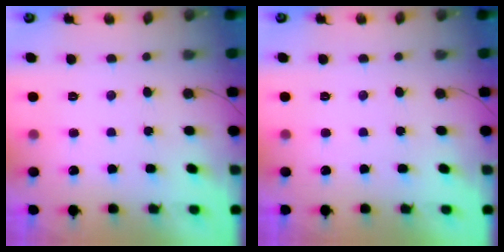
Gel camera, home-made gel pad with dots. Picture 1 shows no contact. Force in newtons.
{"total": 0.0}